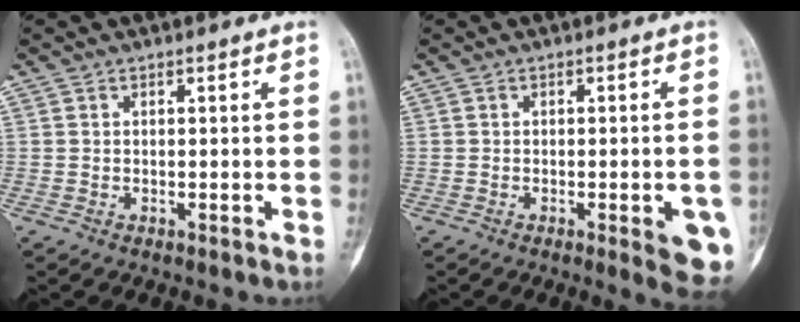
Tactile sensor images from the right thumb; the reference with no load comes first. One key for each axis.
{"total": 8.3, "fx": -2.8, "fy": 2.2, "fz": 7.5, "tx": -0.072, "ty": 0.001, "tz": -0.029}